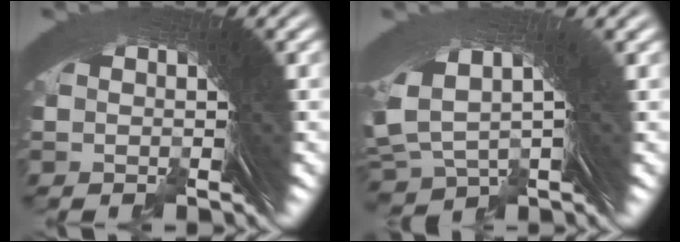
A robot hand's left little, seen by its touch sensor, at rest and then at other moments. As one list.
[{"total": 7.9, "force": [2.4, 5.4, 5.3], "torque": [-0.113, 0.003, 0.042]}]